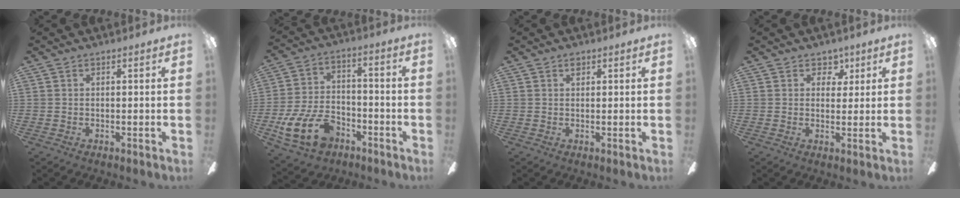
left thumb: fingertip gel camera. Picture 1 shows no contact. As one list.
[{"total": 16.7, "force": [-8.3, 10.1, 10.4], "torque": [-0.216, 0.051, -0.142]}, {"total": 1.1, "force": [0.7, 0.6, 0.5], "torque": [-0.004, -0.001, 0.011]}, {"total": 4.1, "force": [2.3, 3.1, 1.4], "torque": [-0.005, -0.009, 0.036]}]